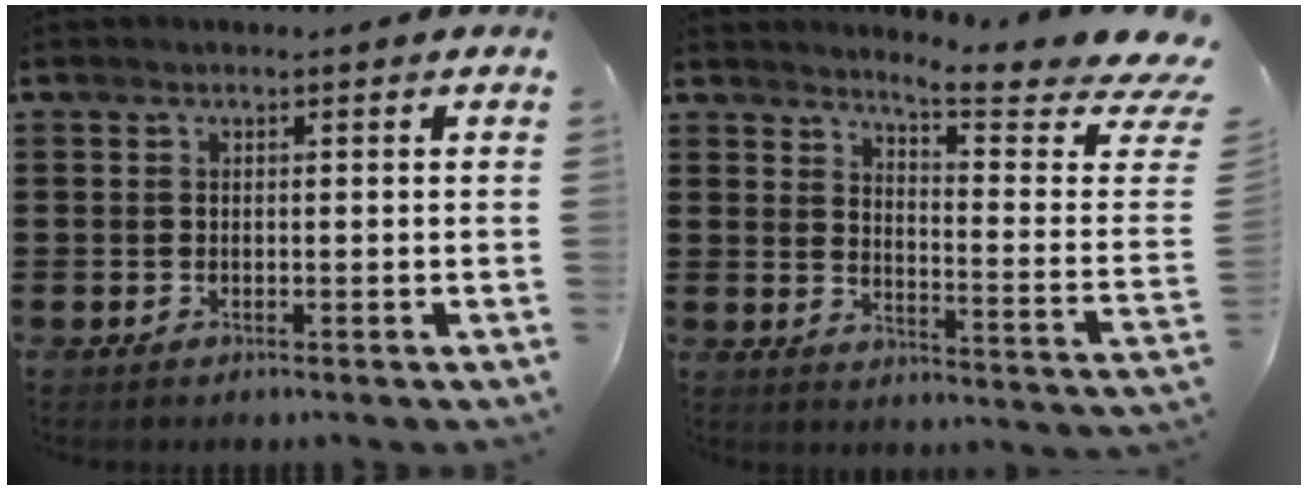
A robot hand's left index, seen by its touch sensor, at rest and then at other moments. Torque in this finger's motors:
{"motor_torque": [0.65, -1.49, 0.07, 0.05]}